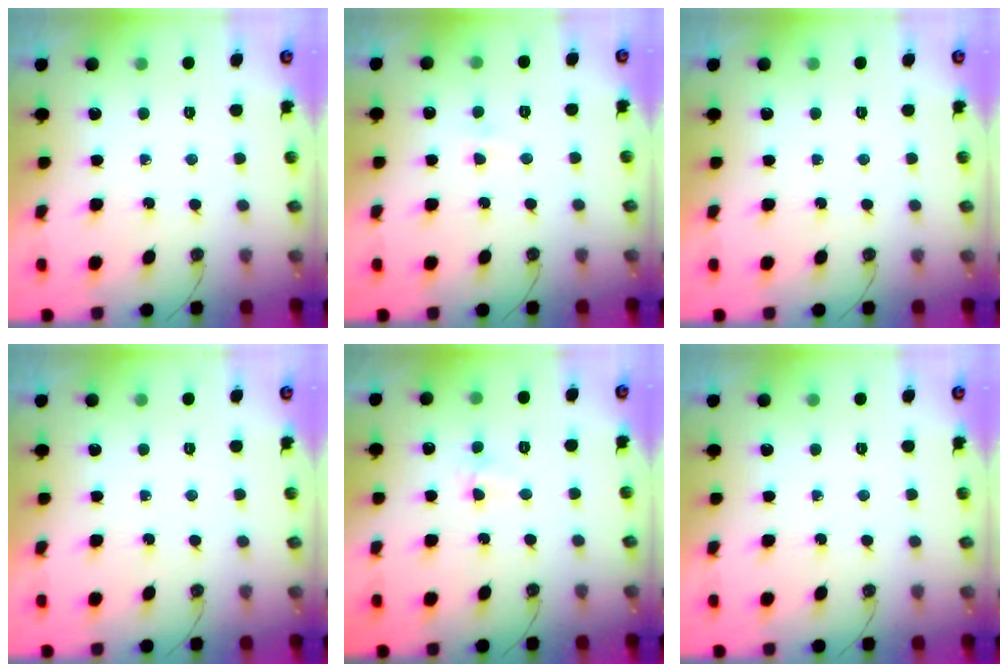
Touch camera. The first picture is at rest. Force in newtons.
{"total": 3.0, "press": 2.9, "slide": 0.6}
{"total": 0.0}
{"total": 0.0}
{"total": 2.9, "press": 2.9, "slide": 0.4}
{"total": 0.0}